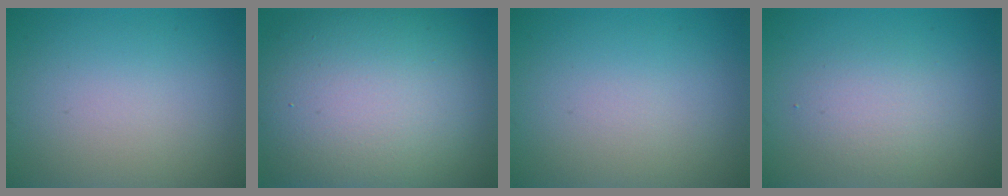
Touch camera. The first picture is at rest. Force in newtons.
{"total": 15.3, "press": 15.3, "slide": 1.2}
{"total": 0.0}
{"total": 2.3, "press": 2.3, "slide": 0.2}